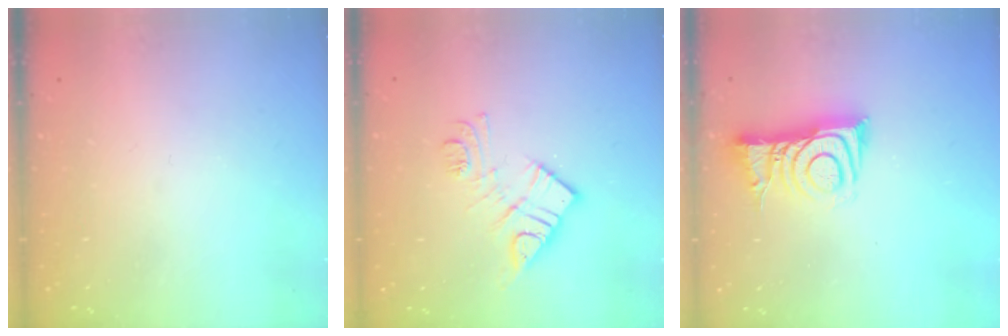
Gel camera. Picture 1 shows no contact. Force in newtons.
{"total": 11.3, "press": 11.3, "slide": 0.3}
{"total": 8.3, "press": 8.3, "slide": 0.7}